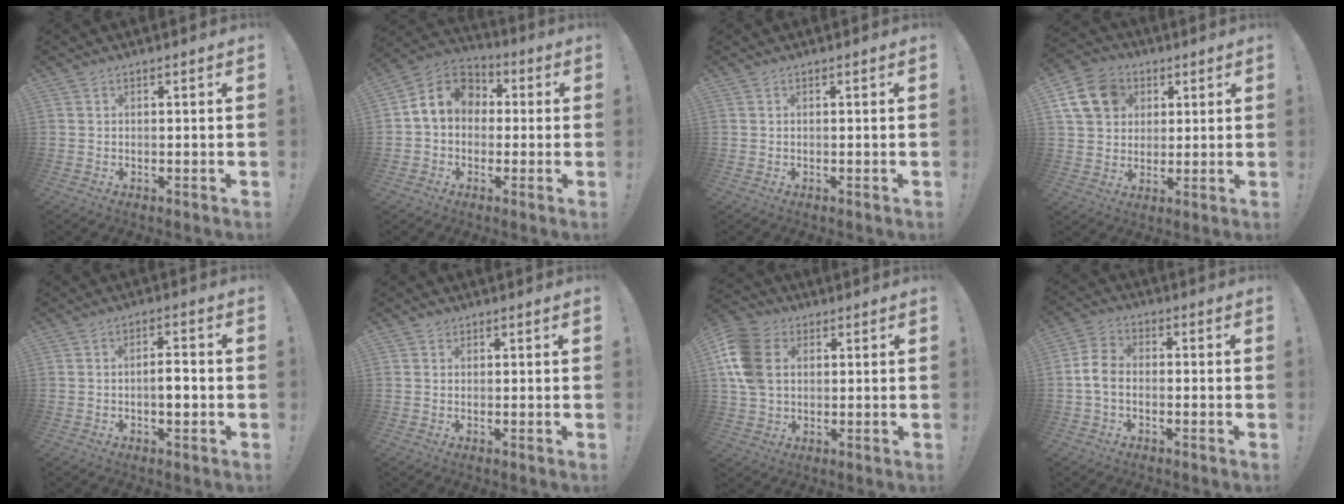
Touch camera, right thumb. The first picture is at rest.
{"total": 10.5, "force": [1.6, 8.8, 5.6], "torque": [-0.080, 0.011, 0.039]}
{"total": 0.0}
{"total": 14.4, "force": [5.1, 11.7, 6.5], "torque": [-0.103, -0.013, 0.105]}
{"total": 4.1, "force": [-1.1, 1.3, 3.8], "torque": [-0.050, 0.001, -0.025]}
{"total": 1.3, "force": [1.0, 0.8, 0.1], "torque": [0.005, 0.000, 0.016]}
{"total": 14.1, "force": [2.8, 10.6, 8.8], "torque": [-0.181, 0.005, 0.056]}
{"total": 6.8, "force": [-1.4, 4.7, 4.6], "torque": [-0.095, 0.014, -0.020]}